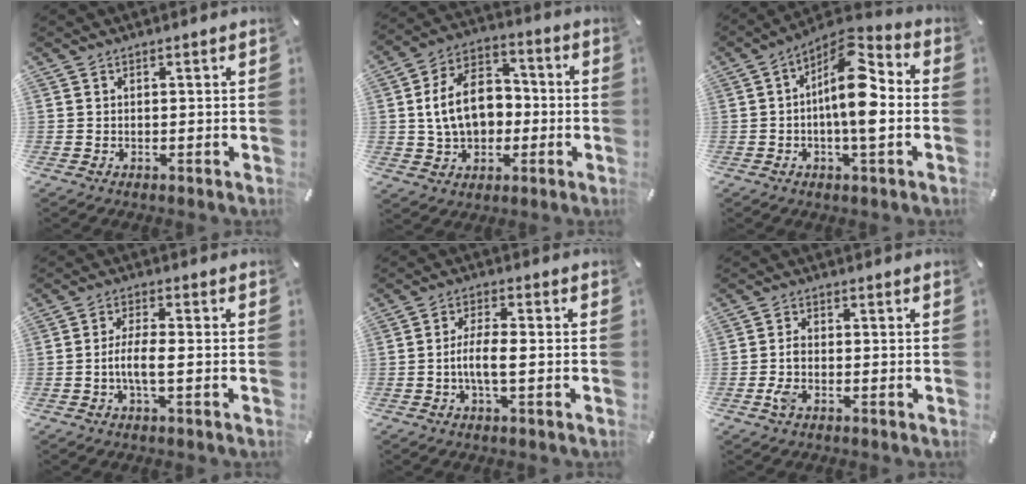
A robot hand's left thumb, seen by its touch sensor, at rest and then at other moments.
{"total": 13.7, "force": [-0.6, 10.5, 8.8], "torque": [-0.176, 0.025, -0.008]}
{"total": 13.4, "force": [-0.1, 4.5, 12.6], "torque": [-0.237, -0.011, -0.005]}
{"total": 6.1, "force": [-1.3, 1.7, 5.8], "torque": [-0.114, -0.001, -0.026]}
{"total": 6.4, "force": [-1.2, 1.9, 5.9], "torque": [-0.118, 0.001, -0.025]}
{"total": 3.5, "force": [-1.5, 1.5, 2.8], "torque": [-0.066, 0.001, -0.031]}